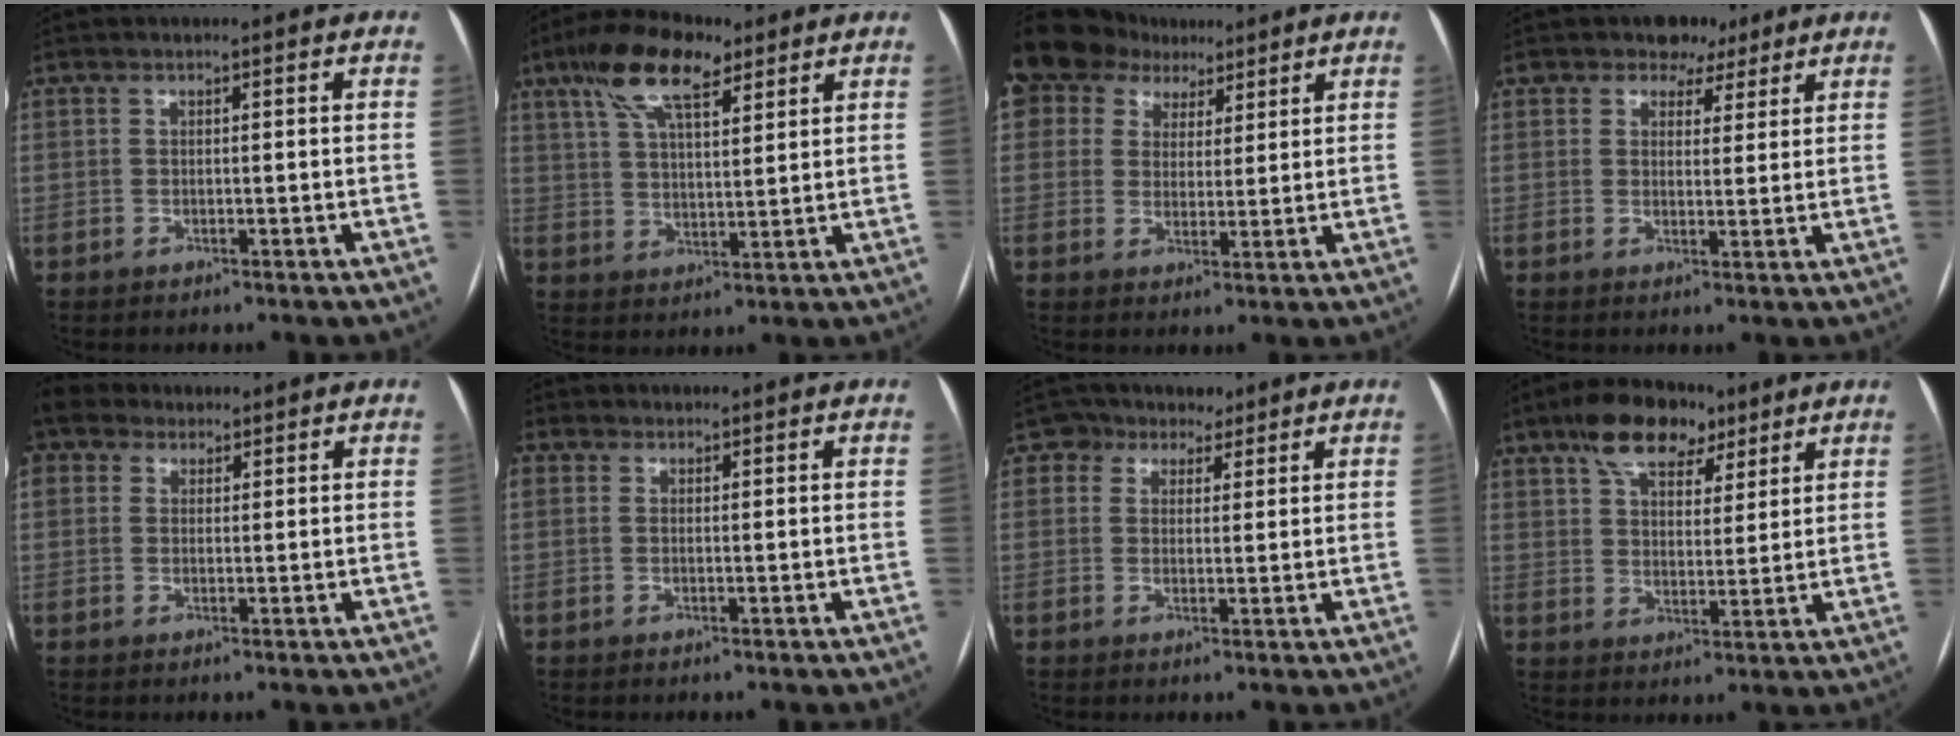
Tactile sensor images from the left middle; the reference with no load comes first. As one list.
[{"total": 11.4, "force": [7.1, 4.0, 8.0], "torque": [-0.158, 0.025, 0.130]}, {"total": 20.3, "force": [12.0, 14.6, 7.3], "torque": [-0.225, 0.077, 0.217]}, {"total": 4.5, "force": [3.2, 3.1, 0.8], "torque": [-0.004, 0.006, 0.046]}, {"total": 5.1, "force": [3.6, 3.4, 1.6], "torque": [-0.044, 0.035, 0.073]}, {"total": 2.6, "force": [0.8, 2.0, 1.5], "torque": [-0.046, 0.018, 0.015]}, {"total": 4.5, "force": [3.0, 3.3, 0.2], "torque": [0.000, 0.017, 0.046]}, {"total": 10.7, "force": [7.0, 5.4, 6.1], "torque": [-0.105, 0.025, 0.117]}]